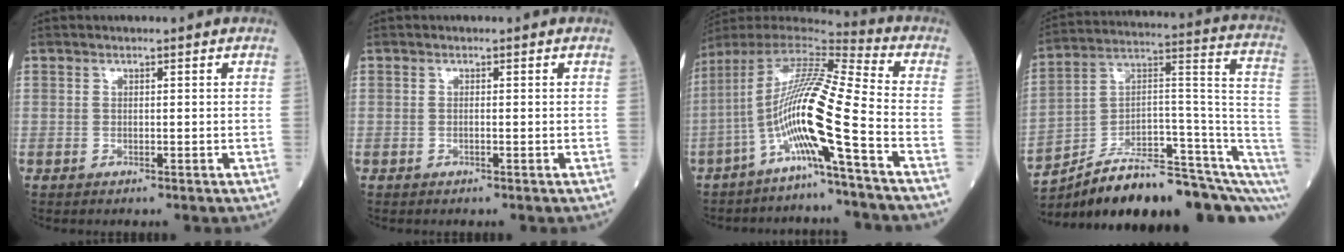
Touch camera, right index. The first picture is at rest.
{"total": 0.0}
{"total": 14.1, "force": [-5.5, -1.5, 12.9], "torque": [-0.249, 0.006, -0.116]}
{"total": 24.5, "force": [-17.6, 4.6, 16.4], "torque": [-0.182, 0.052, -0.272]}